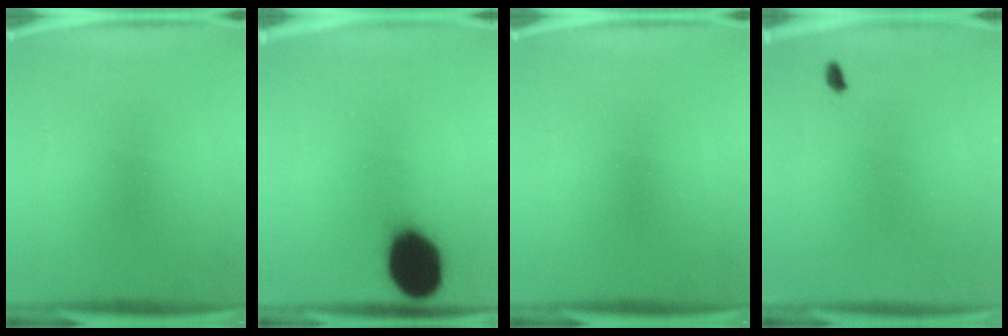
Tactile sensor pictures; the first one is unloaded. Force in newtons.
{"total": 16.8}
{"total": 0.0}
{"total": 1.1}